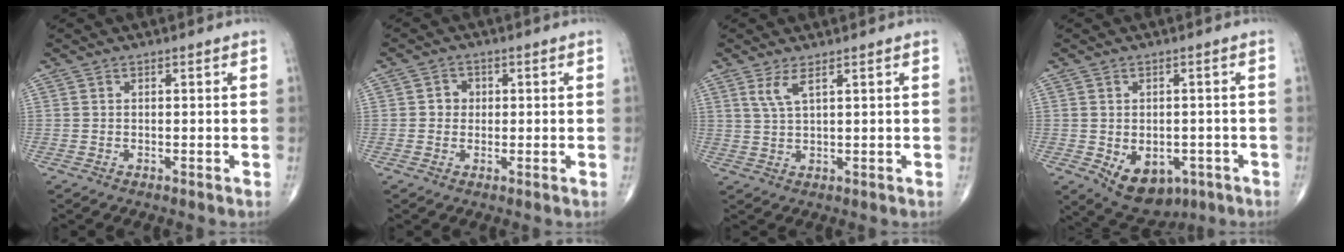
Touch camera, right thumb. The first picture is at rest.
{"total": 2.7, "force": [0.2, 2.5, 1.0], "torque": [0.003, 0.006, -0.001]}
{"total": 3.3, "force": [1.8, 0.7, 2.7], "torque": [-0.064, -0.007, 0.043]}
{"total": 10.3, "force": [-4.0, 6.9, 6.4], "torque": [-0.074, 0.005, -0.042]}